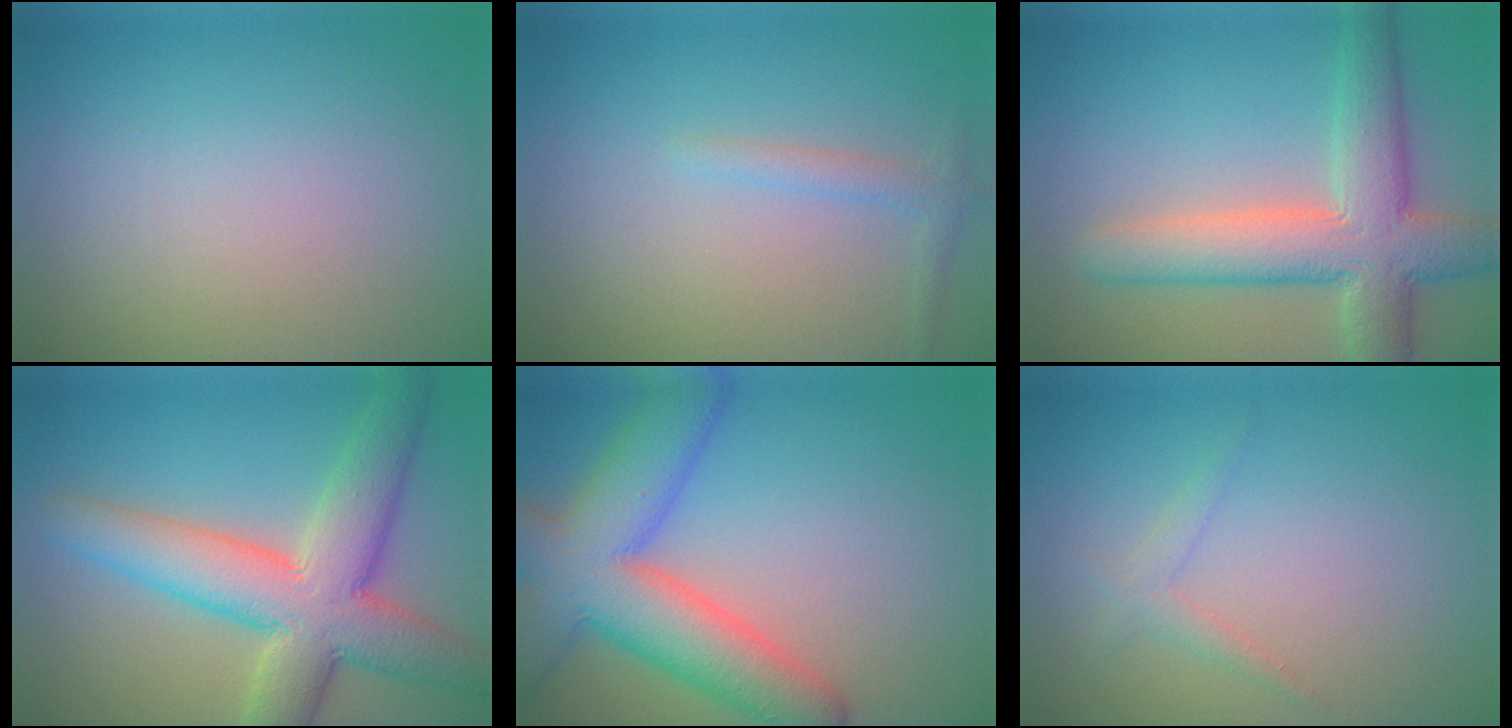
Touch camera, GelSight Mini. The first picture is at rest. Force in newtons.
{"total": 1.3, "press": 1.3, "slide": 0.1}
{"total": 7.8, "press": 7.8, "slide": 0.2}
{"total": 9.5, "press": 9.5, "slide": 0.7}
{"total": 10.4, "press": 10.4, "slide": 0.4}
{"total": 1.3, "press": 1.3, "slide": 0.1}